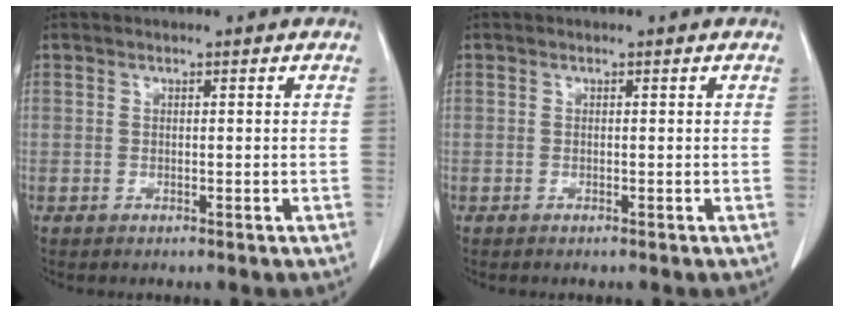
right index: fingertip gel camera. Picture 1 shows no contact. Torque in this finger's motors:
{"motor_torque": [0.06, 0.00, -0.01, 0.01]}